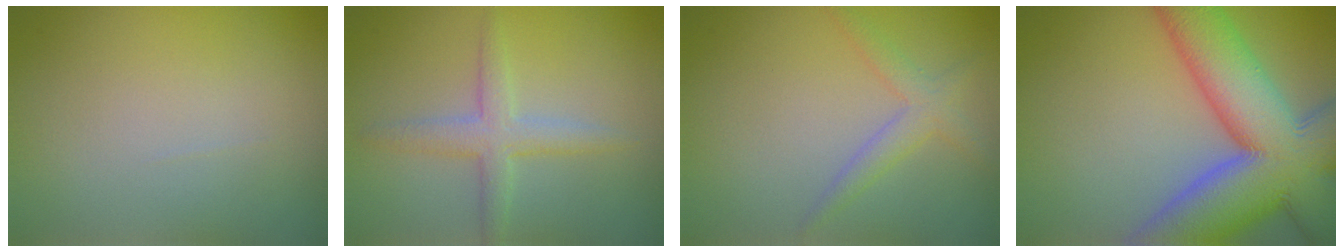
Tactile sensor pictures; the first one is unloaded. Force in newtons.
{"total": 2.9, "press": 2.9, "slide": 0.1}
{"total": 2.2, "press": 2.2, "slide": 0.1}
{"total": 15.6, "press": 15.6, "slide": 0.9}